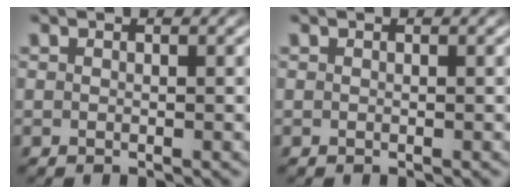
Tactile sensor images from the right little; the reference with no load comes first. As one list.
[{"total": 0.0}]